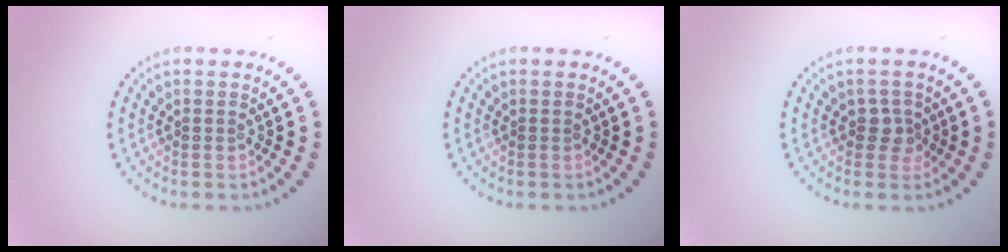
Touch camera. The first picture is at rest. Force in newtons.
{"total": 0.0}
{"total": 1.7, "press": 1.5, "slide": 0.7}